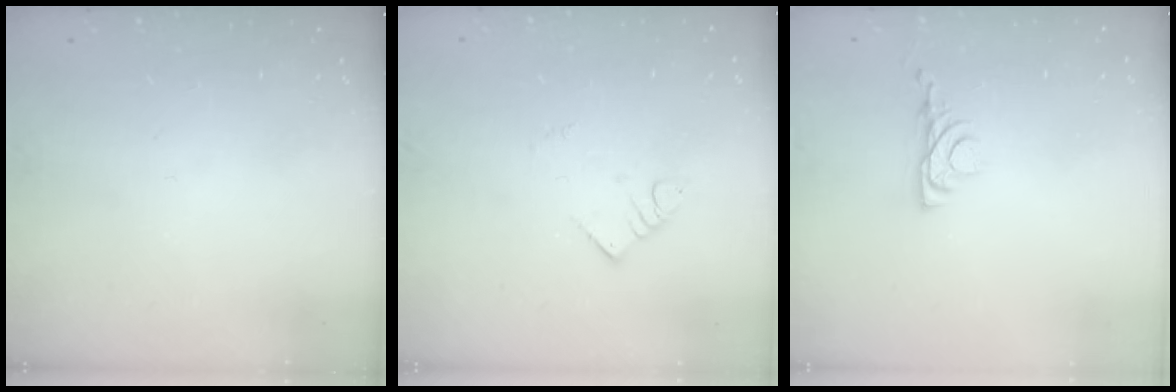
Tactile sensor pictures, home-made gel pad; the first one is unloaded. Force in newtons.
{"total": 2.6, "press": 2.6, "slide": 0.1}
{"total": 4.0, "press": 3.9, "slide": 0.6}